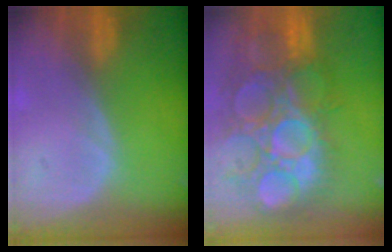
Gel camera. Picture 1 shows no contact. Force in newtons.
{"total": 14.2, "press": 12.7, "slide": 6.4}